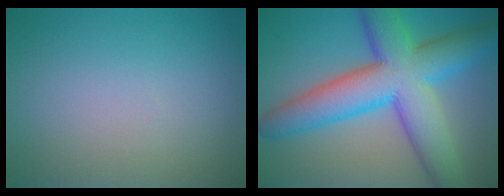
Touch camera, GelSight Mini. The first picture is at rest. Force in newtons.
{"total": 11.3, "press": 11.3, "slide": 0.2}